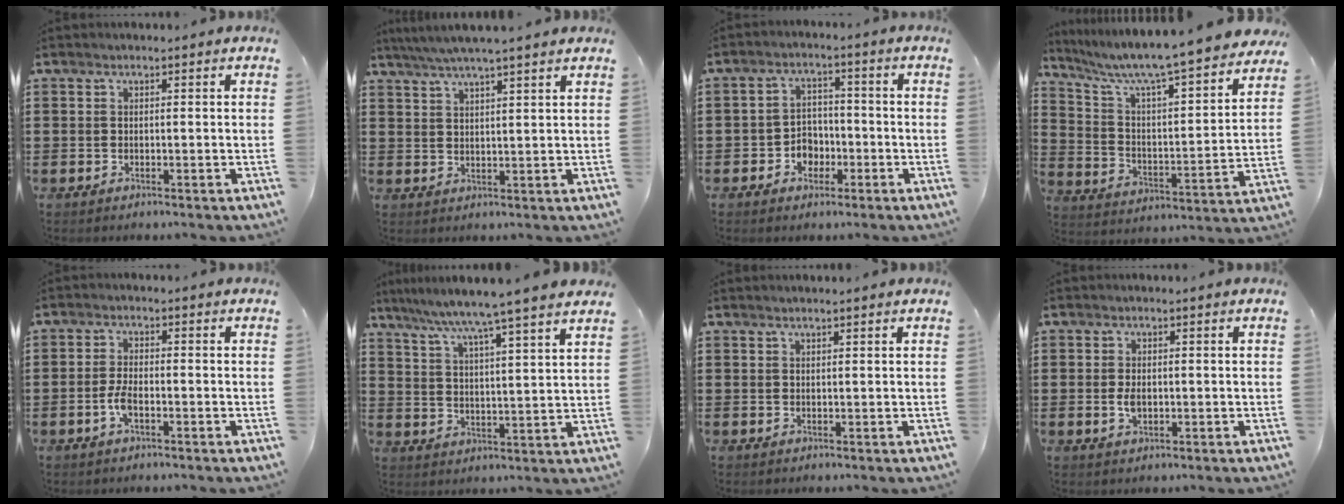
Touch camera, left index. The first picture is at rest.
{"total": 4.4, "force": [3.8, -0.4, 2.2], "torque": [-0.052, -0.011, 0.067]}
{"total": 4.1, "force": [-2.1, 3.2, 1.5], "torque": [-0.035, 0.009, -0.043]}
{"total": 6.7, "force": [6.0, -0.3, 2.9], "torque": [-0.086, -0.057, 0.094]}
{"total": 3.3, "force": [-1.2, 1.1, 2.9], "torque": [-0.073, -0.003, -0.029]}
{"total": 6.4, "force": [5.5, -1.6, 3.0], "torque": [-0.081, -0.041, 0.085]}
{"total": 0.7, "force": [0.5, 0.0, 0.5], "torque": [-0.009, -0.002, 0.010]}
{"total": 2.5, "force": [-0.1, 1.3, 2.1], "torque": [-0.049, -0.001, -0.005]}